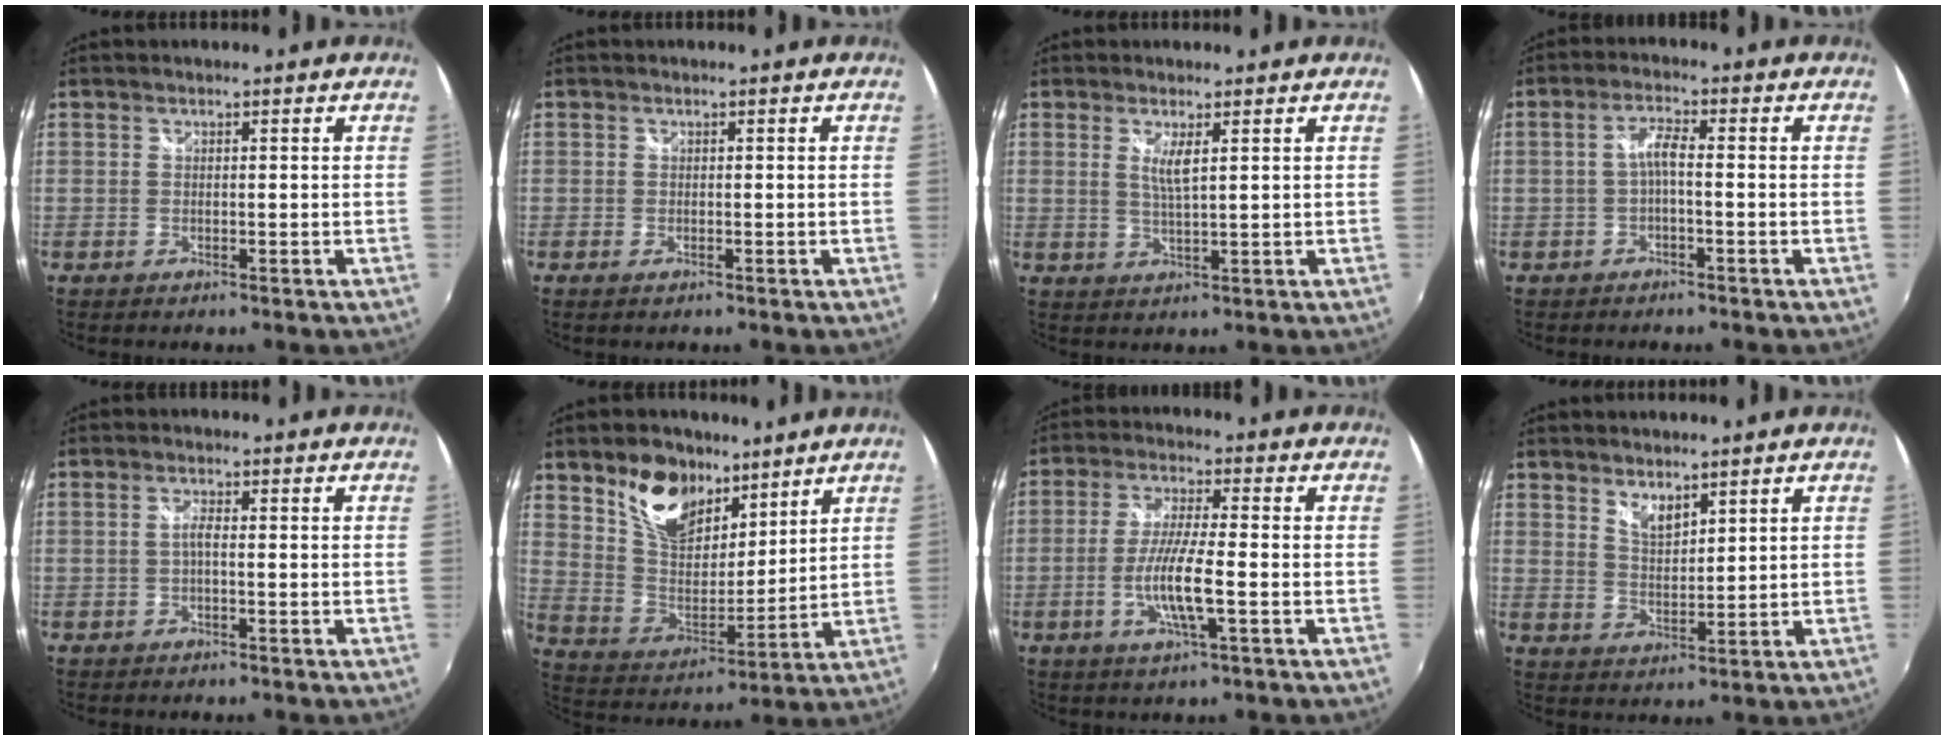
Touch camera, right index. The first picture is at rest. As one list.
[{"total": 0.7, "force": [-0.4, 0.4, 0.4], "torque": [-0.008, -0.005, -0.009]}, {"total": 3.2, "force": [1.3, 0.2, 2.9], "torque": [-0.055, -0.007, 0.022]}, {"total": 3.0, "force": [-0.8, 0.4, 2.8], "torque": [-0.059, 0.008, -0.017]}, {"total": 1.4, "force": [-0.3, 0.3, 1.3], "torque": [-0.027, 0.003, -0.009]}, {"total": 13.6, "force": [9.1, 7.6, 6.8], "torque": [-0.134, 0.004, 0.172]}, {"total": 8.4, "force": [-2.4, 0.7, 8.0], "torque": [-0.158, -0.008, -0.047]}, {"total": 4.0, "force": [3.2, 1.4, 1.9], "torque": [-0.030, -0.003, 0.058]}]